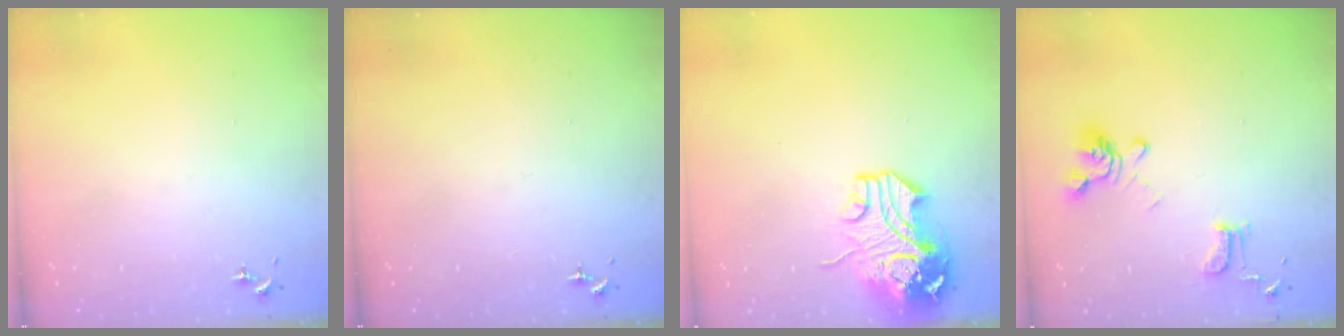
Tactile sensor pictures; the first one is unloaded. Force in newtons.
{"total": 0.0}
{"total": 13.9, "press": 13.7, "slide": 2.3}
{"total": 14.3, "press": 14.3, "slide": 1.3}